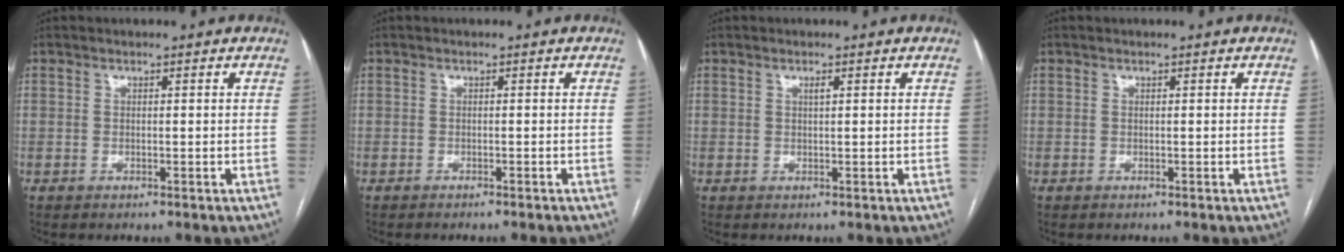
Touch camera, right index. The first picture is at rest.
{"total": 2.5, "force": [-2.3, -0.1, 1.0], "torque": [-0.015, -0.002, -0.028]}
{"total": 0.7, "force": [0.3, 0.1, 0.6], "torque": [-0.012, 0.001, 0.005]}
{"total": 0.0}